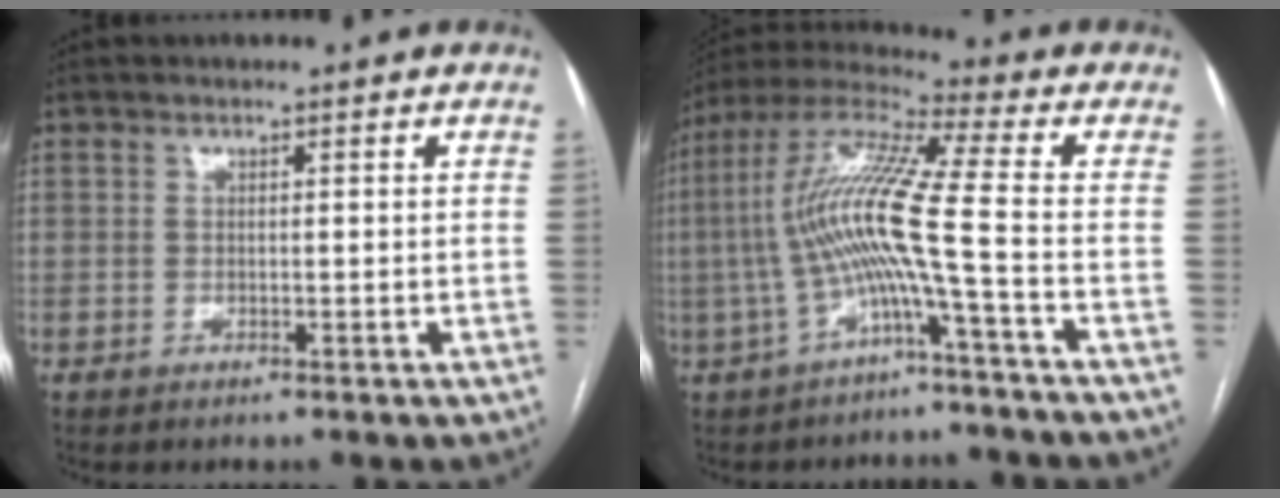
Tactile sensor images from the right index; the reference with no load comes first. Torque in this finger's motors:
{"motor_torque": [1.92, -0.17, 1.05, 0.21]}